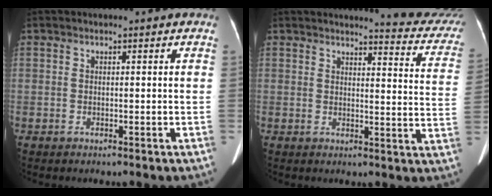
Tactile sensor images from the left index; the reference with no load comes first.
{"total": 13.2, "force": [12.8, 0.8, 2.7], "torque": [-0.010, -0.092, 0.113]}